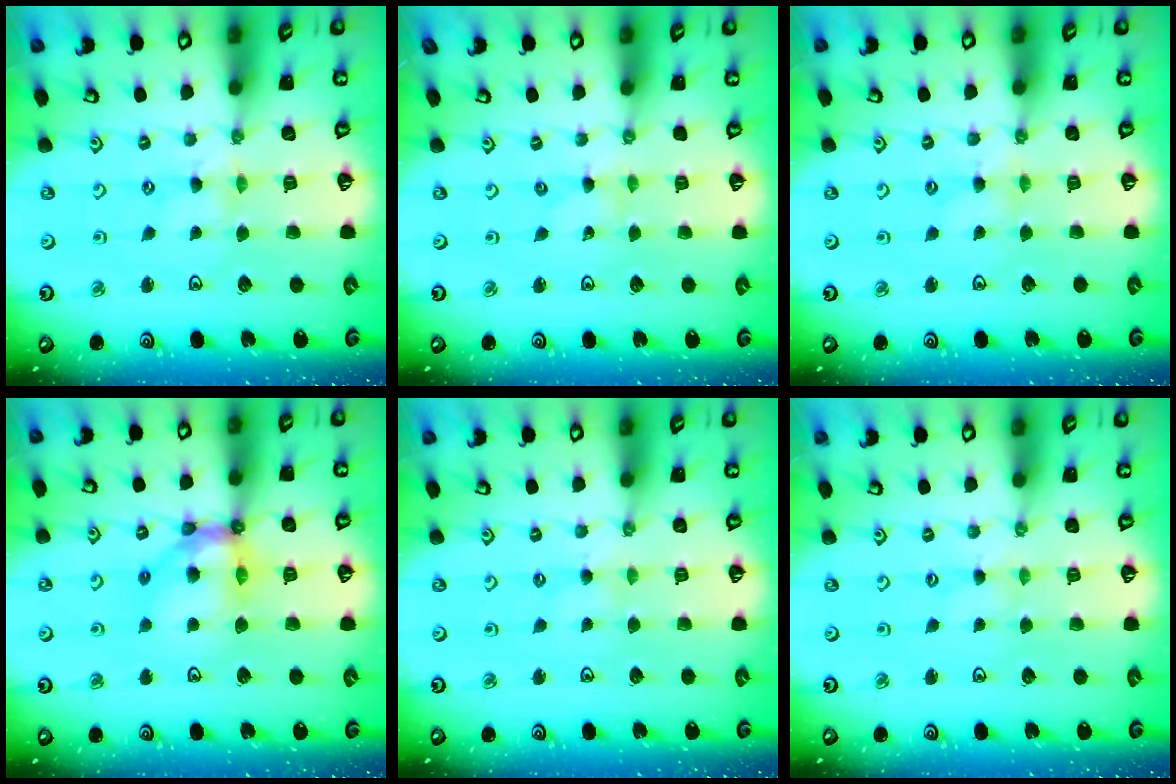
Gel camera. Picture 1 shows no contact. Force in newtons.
{"total": 0.0}
{"total": 2.5, "press": 2.5, "slide": 0.2}
{"total": 11.4, "press": 11.4, "slide": 1.4}
{"total": 1.2, "press": 1.2, "slide": 0.3}
{"total": 0.5, "press": 0.5, "slide": 0.1}